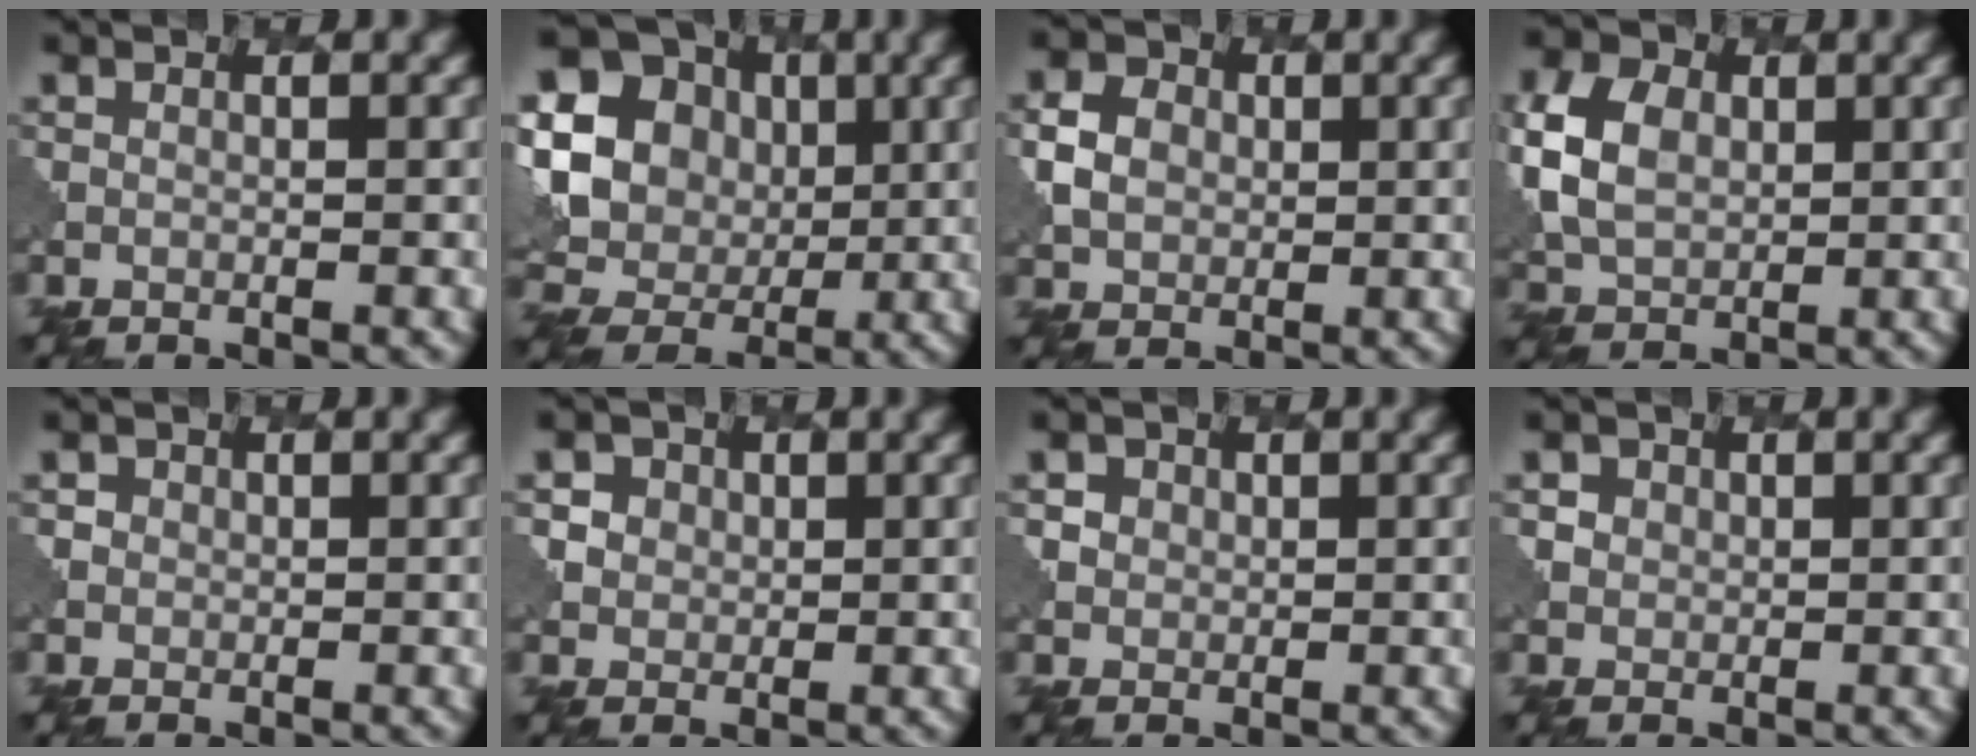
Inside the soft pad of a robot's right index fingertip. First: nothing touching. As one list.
[{"total": 17.9, "force": [3.3, 16.4, 6.4], "torque": [-0.169, 0.021, 0.033]}, {"total": 2.9, "force": [0.5, 2.6, 1.2], "torque": [-0.028, 0.004, 0.006]}, {"total": 6.8, "force": [1.2, 5.2, 4.2], "torque": [-0.111, 0.014, 0.011]}, {"total": 1.4, "force": [0.6, 1.3, 0.0], "torque": [0.006, 0.005, 0.000]}, {"total": 4.3, "force": [2.3, 3.4, 1.2], "torque": [-0.021, 0.014, 0.028]}, {"total": 2.6, "force": [1.5, 2.1, 0.5], "torque": [-0.011, 0.007, 0.018]}, {"total": 2.2, "force": [1.3, 1.7, 0.3], "torque": [-0.006, 0.005, 0.018]}]